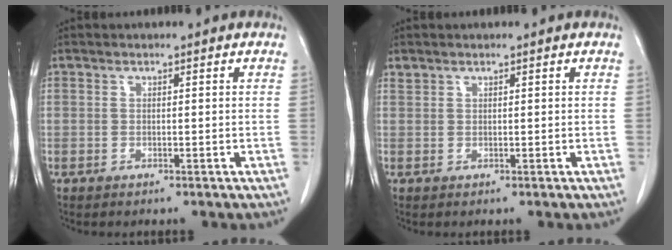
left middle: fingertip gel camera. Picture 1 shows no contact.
{"total": 0.6, "force": [0.6, 0.1, 0.0], "torque": [-0.008, 0.004, 0.016]}